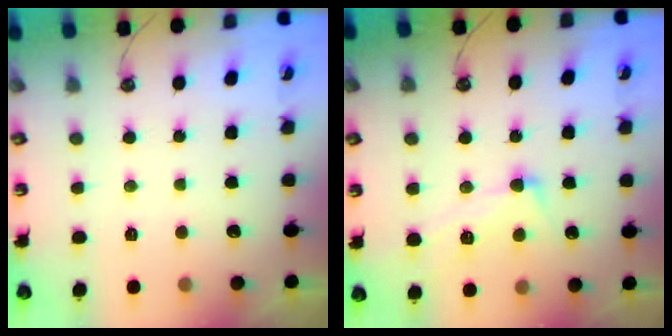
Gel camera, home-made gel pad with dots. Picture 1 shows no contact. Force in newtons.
{"total": 3.3, "press": 3.1, "slide": 1.1}